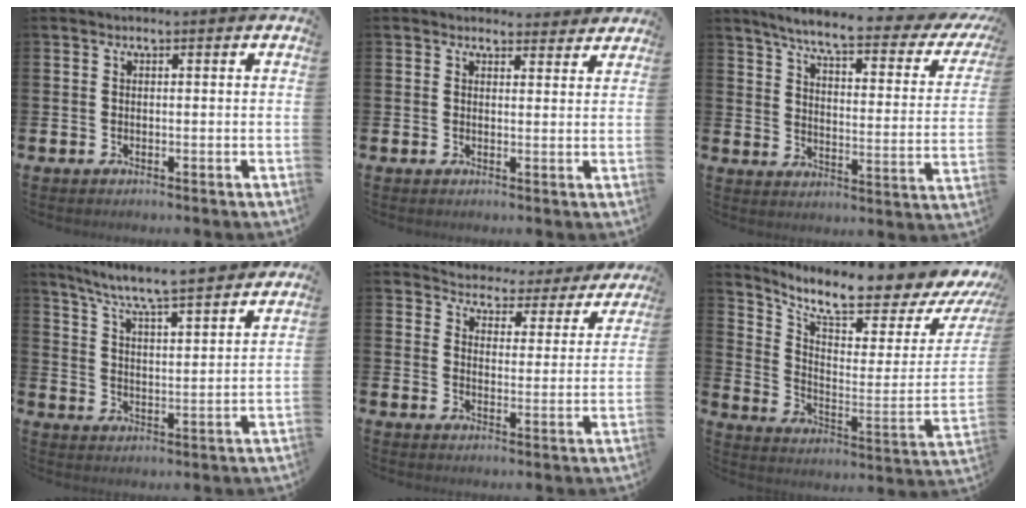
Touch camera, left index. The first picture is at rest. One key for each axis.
{"total": 2.5, "fx": 2.4, "fy": 0.7, "fz": -0.1, "tx": 0.009, "ty": -0.014, "tz": 0.041}
{"total": 6.3, "fx": 5.2, "fy": 0.6, "fz": 3.5, "tx": -0.084, "ty": -0.043, "tz": 0.077}
{"total": 7.6, "fx": 7.2, "fy": -0.1, "fz": 2.4, "tx": -0.074, "ty": -0.055, "tz": 0.122}
{"total": 3.9, "fx": 3.7, "fy": 1.2, "fz": -0.2, "tx": -0.022, "ty": -0.041, "tz": 0.058}
{"total": 8.1, "fx": 7.3, "fy": 1.1, "fz": 3.3, "tx": -0.069, "ty": -0.087, "tz": 0.117}